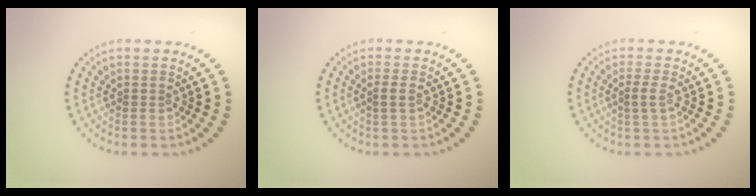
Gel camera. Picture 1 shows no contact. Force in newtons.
{"total": 0.9, "press": 0.8, "slide": 0.4}
{"total": 0.9, "press": 0.8, "slide": 0.5}